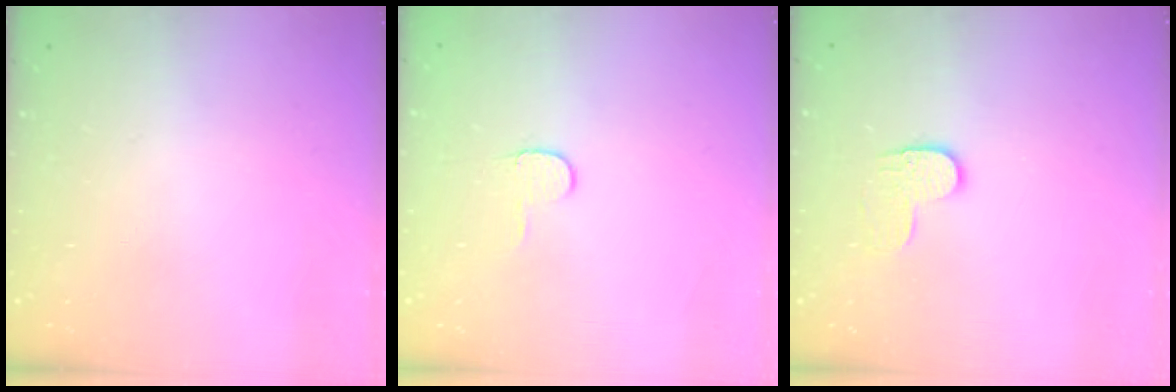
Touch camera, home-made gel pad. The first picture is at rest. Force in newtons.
{"total": 4.7, "press": 4.7, "slide": 0.5}
{"total": 5.7, "press": 5.7, "slide": 0.5}